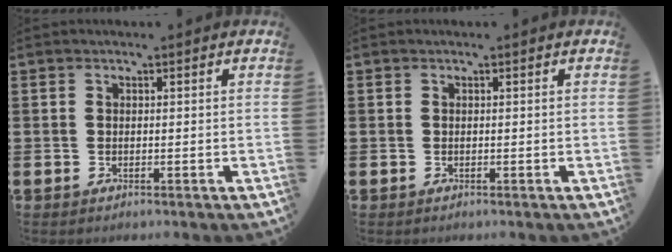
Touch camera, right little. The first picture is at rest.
{"total": 0.0}